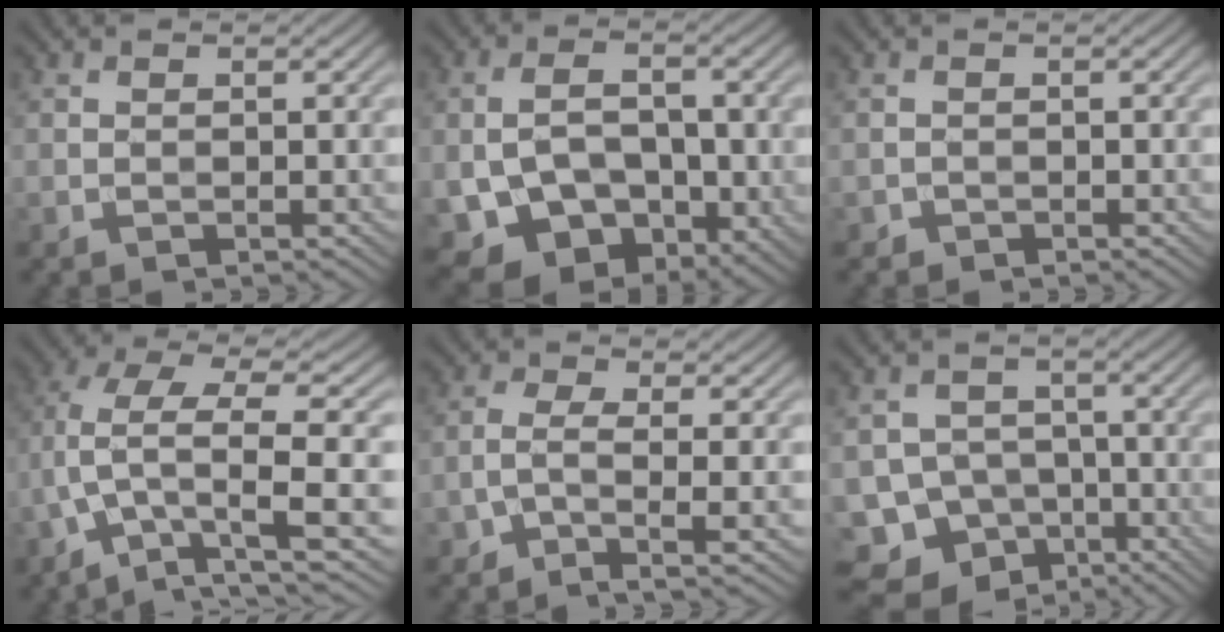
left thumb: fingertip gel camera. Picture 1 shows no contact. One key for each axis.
{"total": 11.2, "fx": -2.7, "fy": 7.7, "fz": 7.6, "tx": -0.146, "ty": -0.023, "tz": -0.035}
{"total": 0.8, "fx": -0.6, "fy": 0.6, "fz": 0.0, "tx": 0.002, "ty": -0.003, "tz": -0.011}
{"total": 11.2, "fx": -0.1, "fy": 4.6, "fz": 10.2, "tx": -0.221, "ty": 0.001, "tz": -0.003}
{"total": 4.0, "fx": -1.4, "fy": 1.4, "fz": 3.5, "tx": -0.076, "ty": 0.001, "tz": -0.034}
{"total": 10.8, "fx": -6.6, "fy": 8.2, "fz": 2.5, "tx": -0.068, "ty": -0.021, "tz": -0.108}